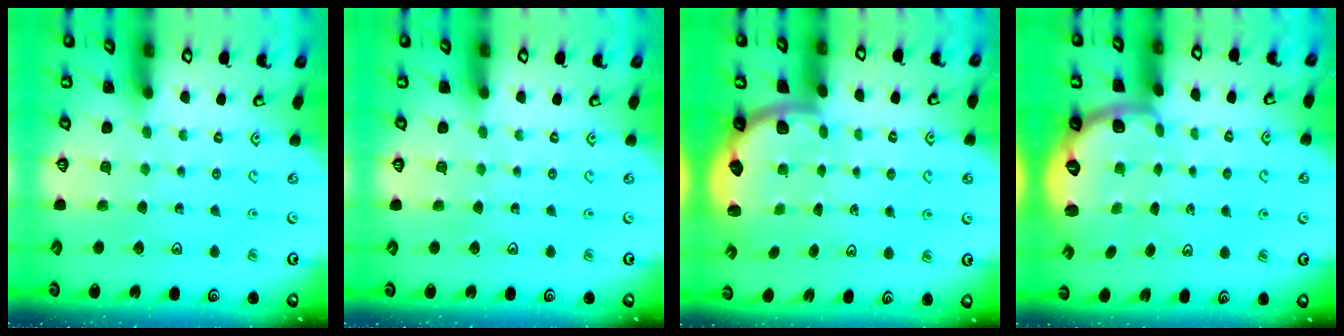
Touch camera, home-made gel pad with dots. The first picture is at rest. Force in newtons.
{"total": 0.0}
{"total": 2.1, "press": 1.9, "slide": 1.0}
{"total": 2.6, "press": 1.6, "slide": 2.1}